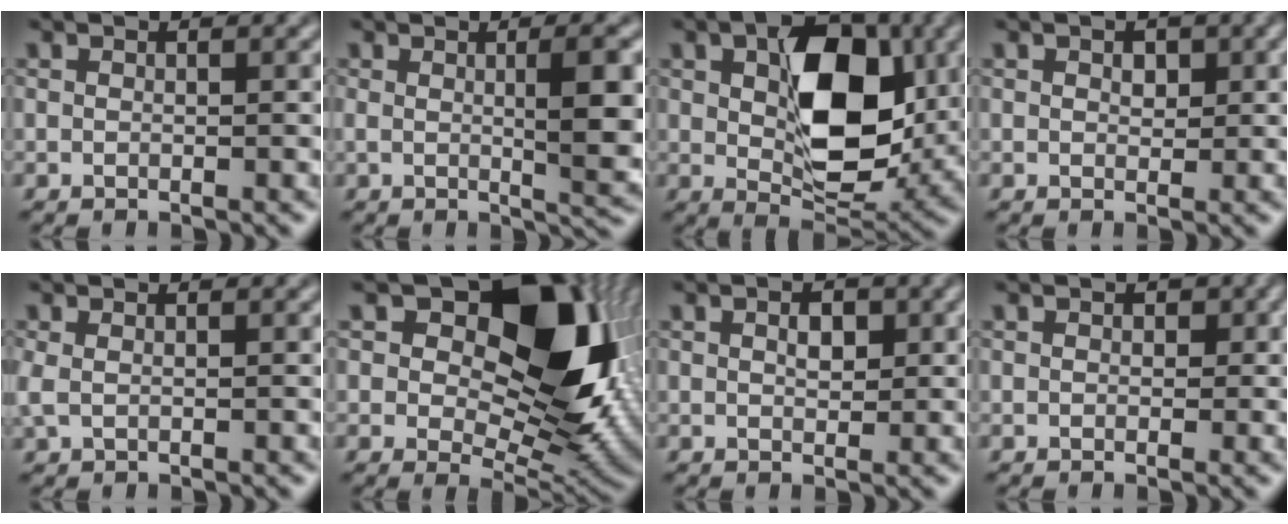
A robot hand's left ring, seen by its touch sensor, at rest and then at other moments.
{"total": 3.9, "force": [0.2, 0.4, 3.9], "torque": [-0.059, 0.000, 0.014]}
{"total": 8.9, "force": [1.1, 5.0, 7.3], "torque": [-0.127, 0.000, 0.032]}
{"total": 0.7, "force": [0.2, 0.5, 0.5], "torque": [-0.008, 0.007, 0.009]}
{"total": 1.0, "force": [-0.3, 0.6, 0.6], "torque": [-0.027, 0.004, 0.004]}
{"total": 13.4, "force": [3.8, 8.0, 10.0], "torque": [-0.154, 0.002, 0.082]}
{"total": 1.0, "force": [0.1, 0.4, 0.8], "torque": [-0.020, 0.005, 0.011]}
{"total": 1.4, "force": [0.3, 1.1, 0.8], "torque": [-0.003, 0.014, 0.000]}